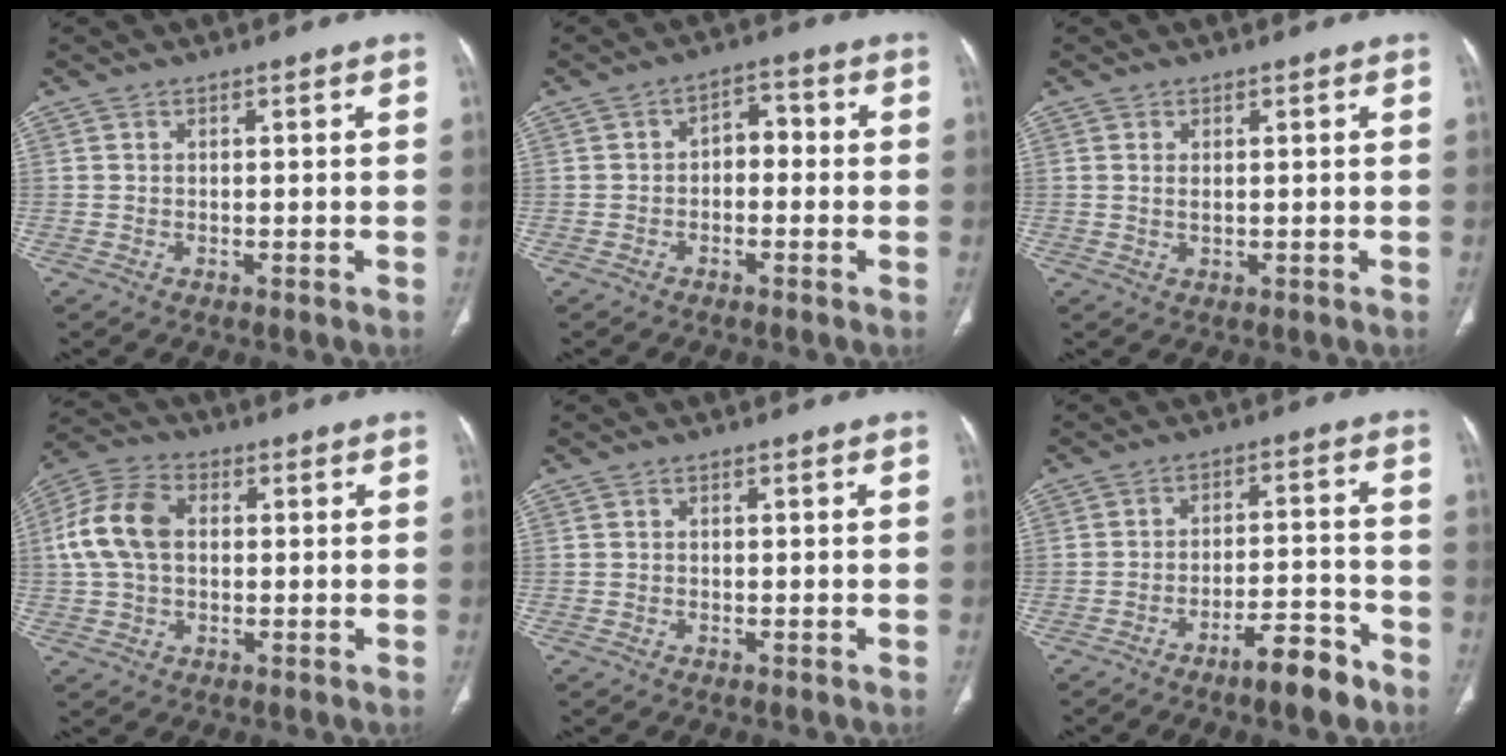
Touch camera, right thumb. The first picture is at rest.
{"total": 4.3, "force": [-0.7, 2.9, 3.1], "torque": [-0.030, 0.025, -0.022]}
{"total": 1.1, "force": [0.3, 0.5, 1.0], "torque": [-0.021, -0.001, 0.010]}
{"total": 11.0, "force": [1.1, 7.4, 8.1], "torque": [-0.168, 0.027, 0.016]}
{"total": 0.0}
{"total": 8.3, "force": [-5.9, 2.1, 5.5], "torque": [-0.084, 0.047, -0.090]}